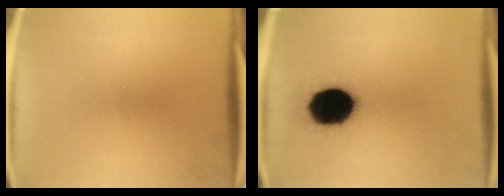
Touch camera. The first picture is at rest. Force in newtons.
{"total": 17.9}